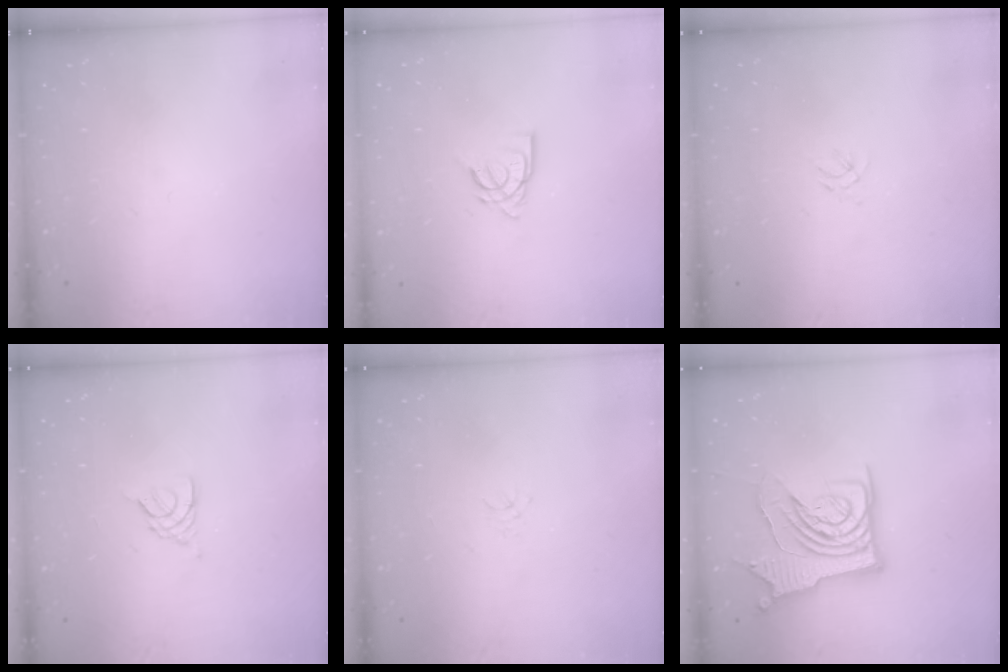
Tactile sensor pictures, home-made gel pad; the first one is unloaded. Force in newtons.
{"total": 8.3, "press": 8.3, "slide": 1.0}
{"total": 2.2, "press": 2.2, "slide": 0.5}
{"total": 2.3, "press": 2.3, "slide": 0.5}
{"total": 1.2, "press": 1.1, "slide": 0.3}
{"total": 13.3, "press": 13.1, "slide": 1.9}